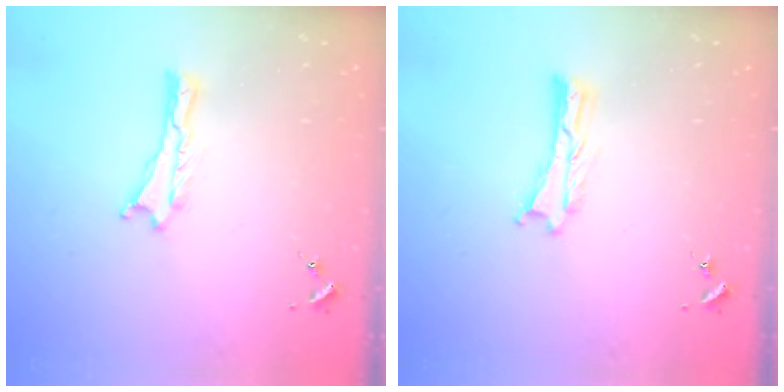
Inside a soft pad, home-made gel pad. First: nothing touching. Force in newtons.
{"total": 0.0}